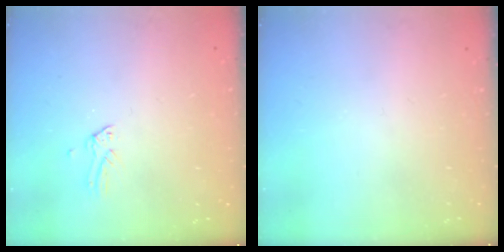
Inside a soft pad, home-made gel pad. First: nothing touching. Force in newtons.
{"total": 0.0}